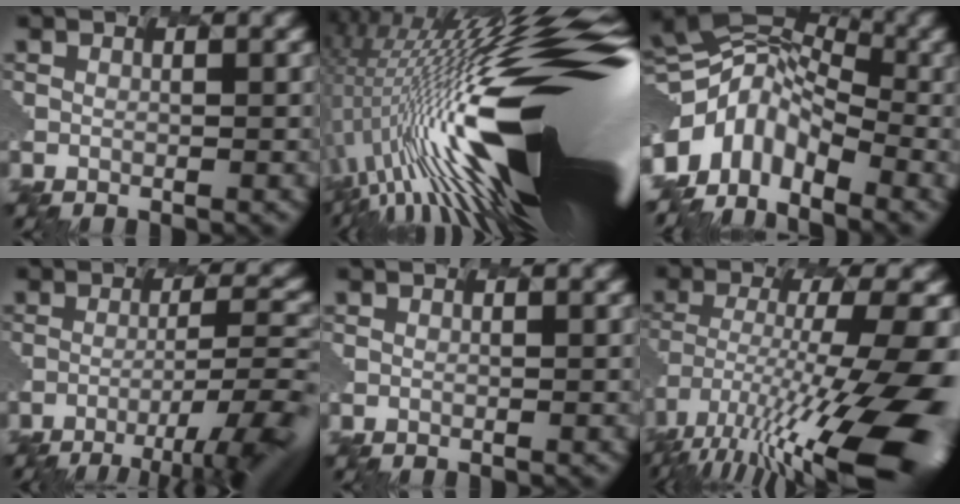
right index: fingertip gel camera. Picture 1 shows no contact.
{"total": 19.6, "force": [-1.6, 5.4, 18.8], "torque": [-0.335, -0.004, -0.046]}
{"total": 5.8, "force": [-3.5, 3.9, 2.5], "torque": [-0.058, 0.010, -0.085]}
{"total": 9.7, "force": [-6.8, 1.6, 6.8], "torque": [-0.105, 0.001, -0.090]}
{"total": 0.0}
{"total": 13.7, "force": [-7.1, 2.9, 11.3], "torque": [-0.221, -0.007, -0.115]}